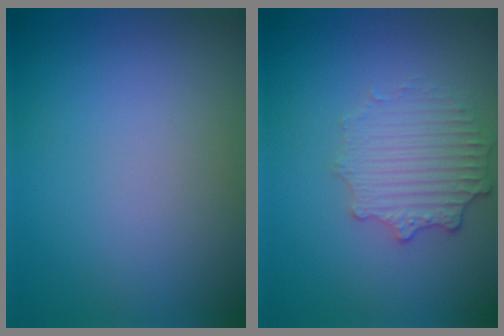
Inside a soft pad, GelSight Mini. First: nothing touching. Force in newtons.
{"total": 2.8, "press": 2.5, "slide": 1.4}